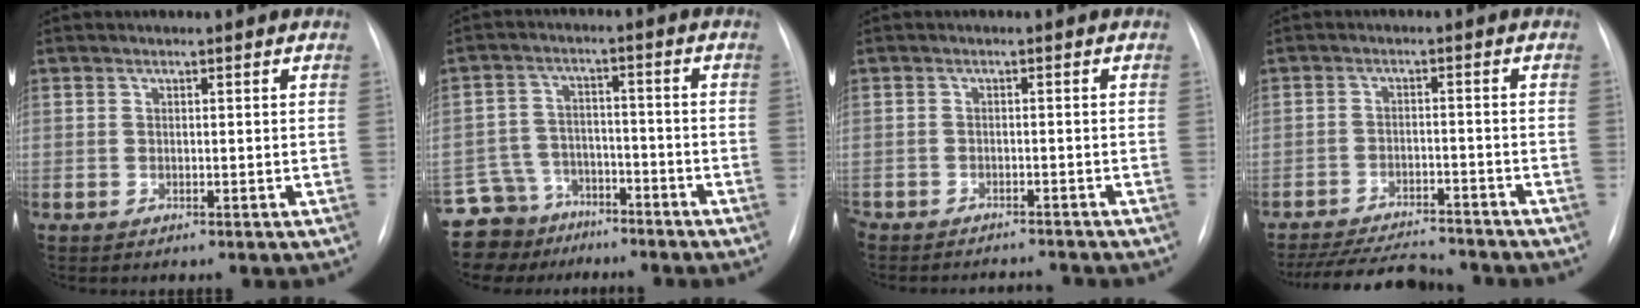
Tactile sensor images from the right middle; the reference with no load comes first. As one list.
[{"total": 9.9, "force": [-7.8, 6.1, -0.2], "torque": [-0.011, 0.040, -0.128]}, {"total": 5.1, "force": [-5.1, 0.5, 0.4], "torque": [0.000, -0.004, -0.074]}, {"total": 12.7, "force": [-11.7, 2.0, 4.4], "torque": [-0.073, -0.008, -0.171]}]